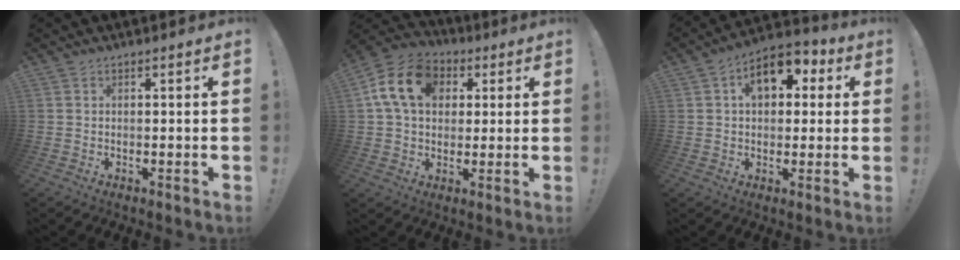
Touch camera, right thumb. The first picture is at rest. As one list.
[{"total": 16.1, "force": [4.7, 12.1, 9.5], "torque": [-0.147, 0.003, 0.091]}, {"total": 12.0, "force": [4.3, 8.0, 7.9], "torque": [-0.103, -0.009, 0.076]}]